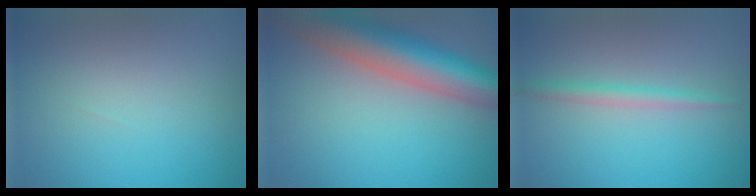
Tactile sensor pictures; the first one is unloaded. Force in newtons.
{"total": 10.0, "press": 10.0, "slide": 0.6}
{"total": 1.6, "press": 1.6, "slide": 0.1}